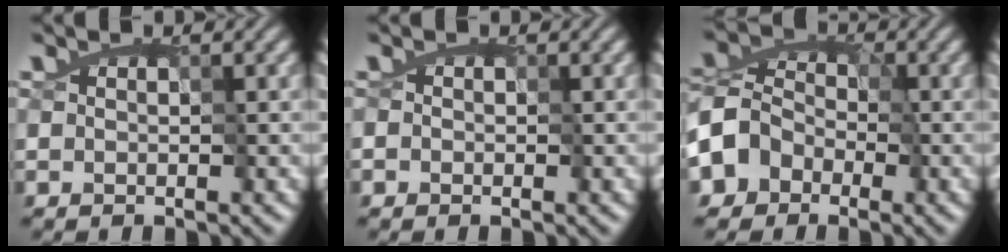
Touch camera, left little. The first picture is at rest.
{"total": 1.0, "force": [0.1, 0.9, 0.4], "torque": [-0.007, 0.004, 0.004]}
{"total": 5.2, "force": [-3.7, 3.5, 1.0], "torque": [-0.014, 0.013, -0.081]}